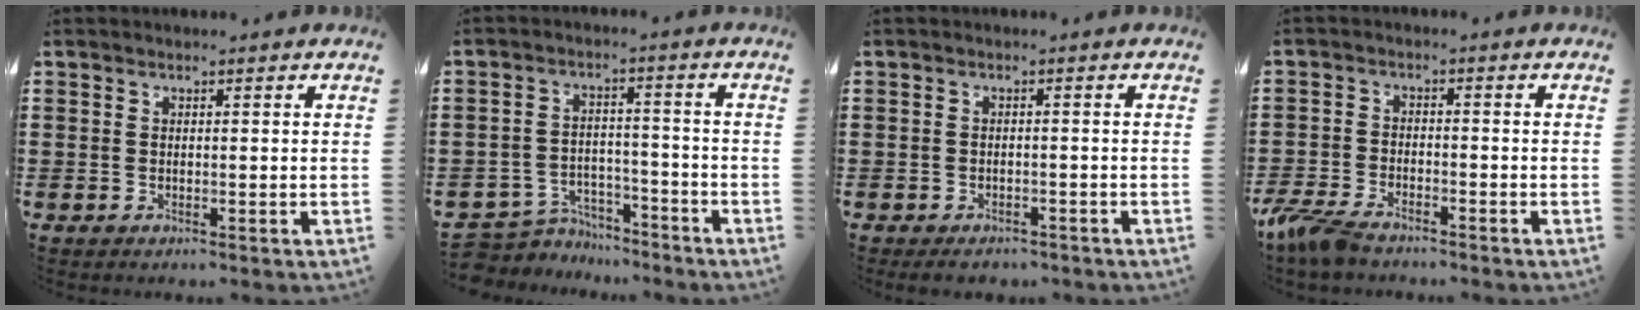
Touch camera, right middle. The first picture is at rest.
{"total": 4.9, "force": [-4.7, 1.2, 0.4], "torque": [-0.028, 0.000, -0.102]}
{"total": 1.7, "force": [-1.5, 0.4, 0.5], "torque": [-0.013, -0.002, -0.030]}
{"total": 4.9, "force": [-4.1, 1.1, 2.4], "torque": [-0.075, -0.010, -0.088]}